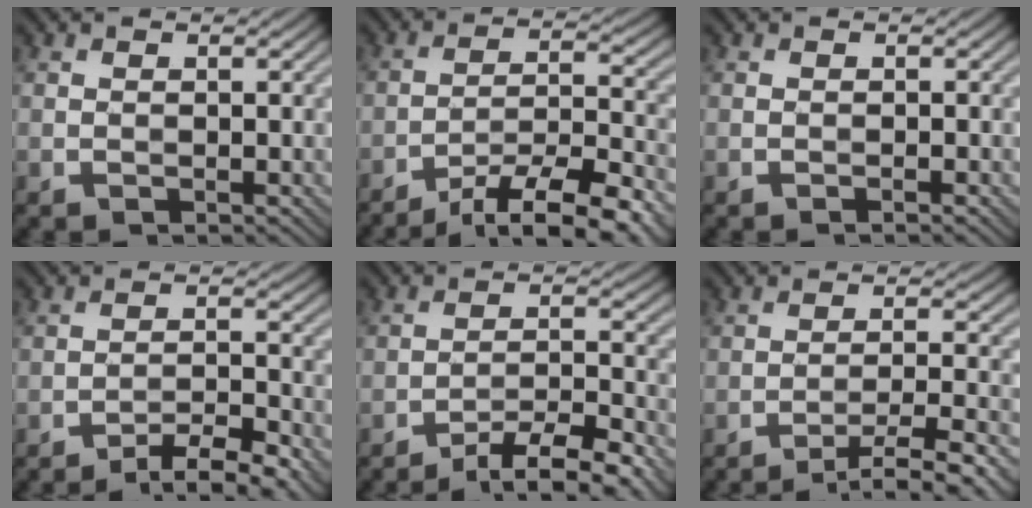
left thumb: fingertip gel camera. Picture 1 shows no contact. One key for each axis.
{"total": 12.3, "fx": -9.4, "fy": 2.7, "fz": 7.5, "tx": -0.130, "ty": -0.004, "tz": -0.144}
{"total": 0.6, "fx": -0.4, "fy": 0.0, "fz": 0.4, "tx": -0.007, "ty": 0.001, "tz": -0.010}
{"total": 5.9, "fx": -4.4, "fy": 1.1, "fz": 3.8, "tx": -0.063, "ty": 0.008, "tz": -0.070}
{"total": 8.0, "fx": -6.1, "fy": 1.5, "fz": 5.0, "tx": -0.091, "ty": 0.011, "tz": -0.098}
{"total": 7.3, "fx": -5.1, "fy": 1.0, "fz": 5.2, "tx": -0.086, "ty": 0.017, "tz": -0.082}